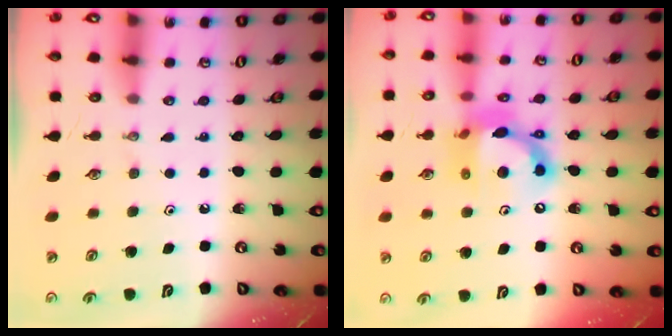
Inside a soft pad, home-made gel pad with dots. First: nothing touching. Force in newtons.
{"total": 14.7, "press": 14.7, "slide": 0.8}